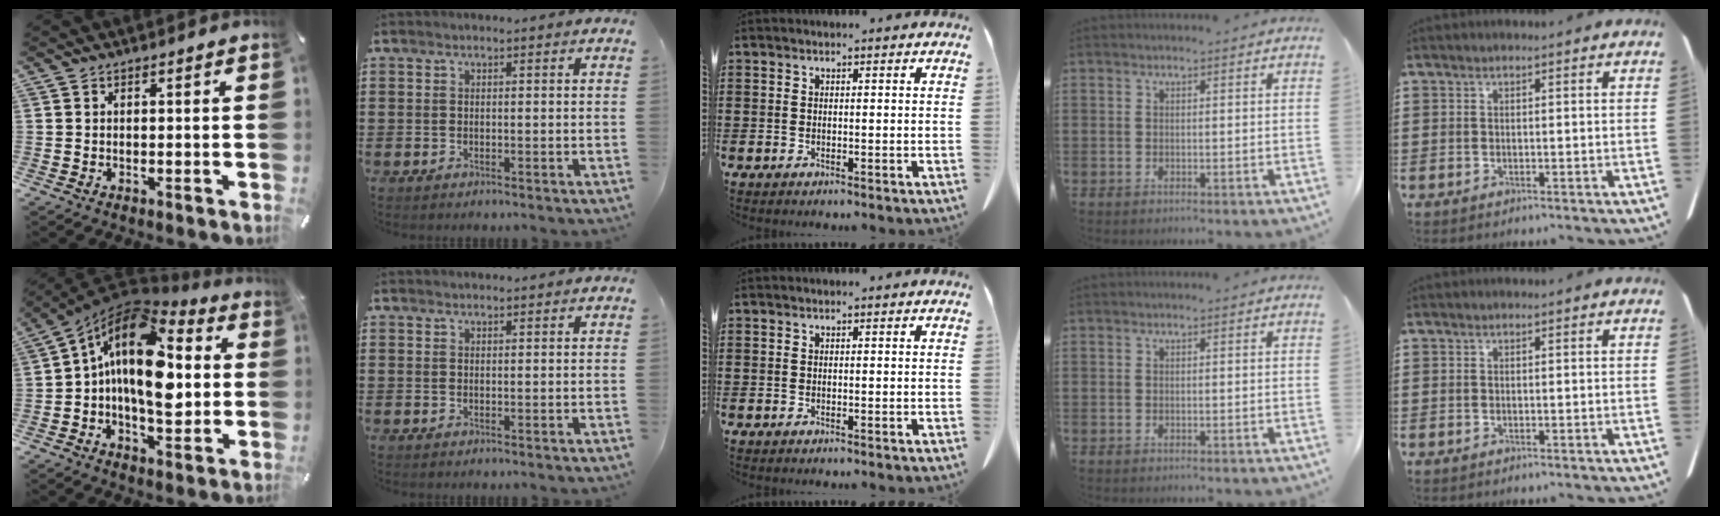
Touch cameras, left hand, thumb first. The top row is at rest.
{"thumb": {"total": 19.4, "force": [1.7, 11.1, 15.8], "torque": [-0.292, -0.017, 0.022]}, "index": {"total": 0.8, "force": [0.8, 0.0, 0.2], "torque": [-0.005, -0.001, 0.017]}}